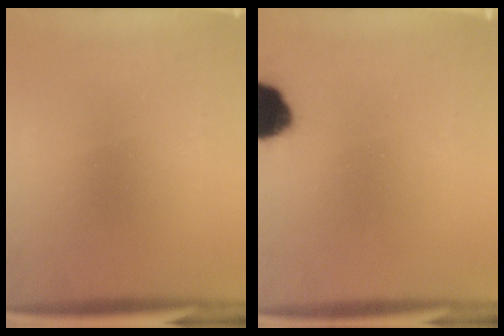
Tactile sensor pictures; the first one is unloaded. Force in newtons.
{"total": 11.4}